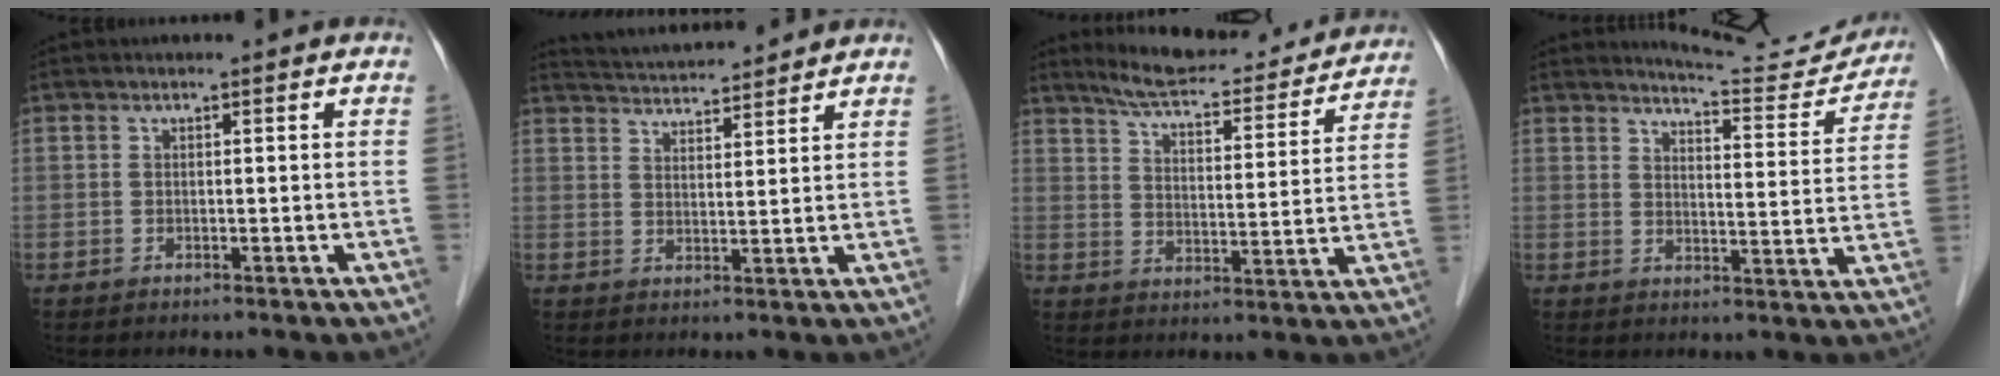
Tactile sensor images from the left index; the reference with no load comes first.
{"total": 10.0, "force": [9.6, 0.8, 2.6], "torque": [-0.053, 0.024, 0.149]}
{"total": 18.6, "force": [17.2, 3.4, 6.3], "torque": [-0.084, -0.007, 0.228]}
{"total": 12.0, "force": [11.8, 1.1, 1.3], "torque": [-0.011, -0.036, 0.139]}